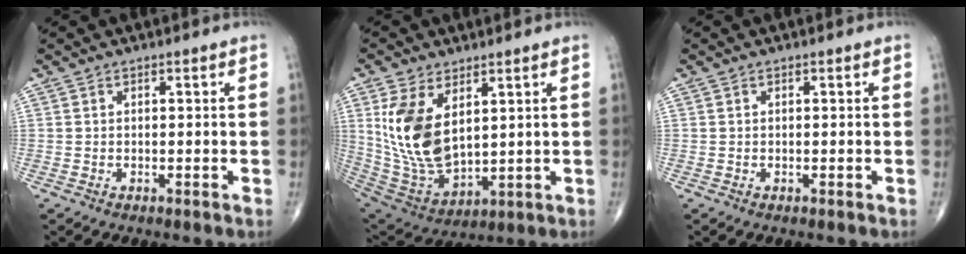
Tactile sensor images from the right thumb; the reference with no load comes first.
{"total": 15.5, "force": [4.5, 8.7, 12.0], "torque": [-0.226, -0.023, 0.109]}
{"total": 0.0}